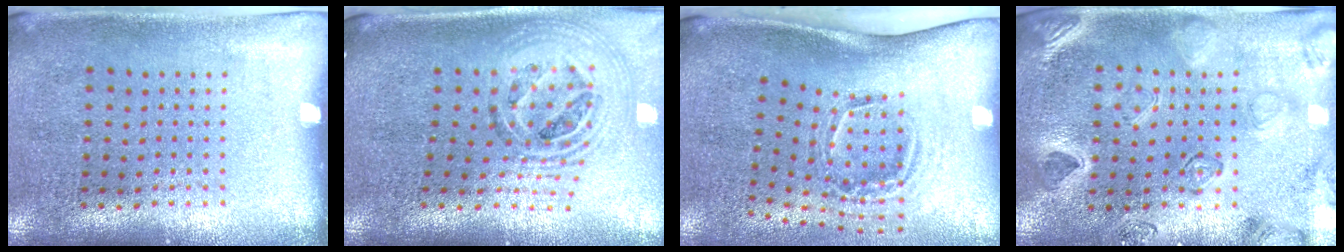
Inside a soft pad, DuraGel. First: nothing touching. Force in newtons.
{"total": 1.7, "press": 1.4, "slide": 0.9}
{"total": 2.1, "press": 1.3, "slide": 1.6}
{"total": 2.4, "press": 2.4, "slide": 0.5}